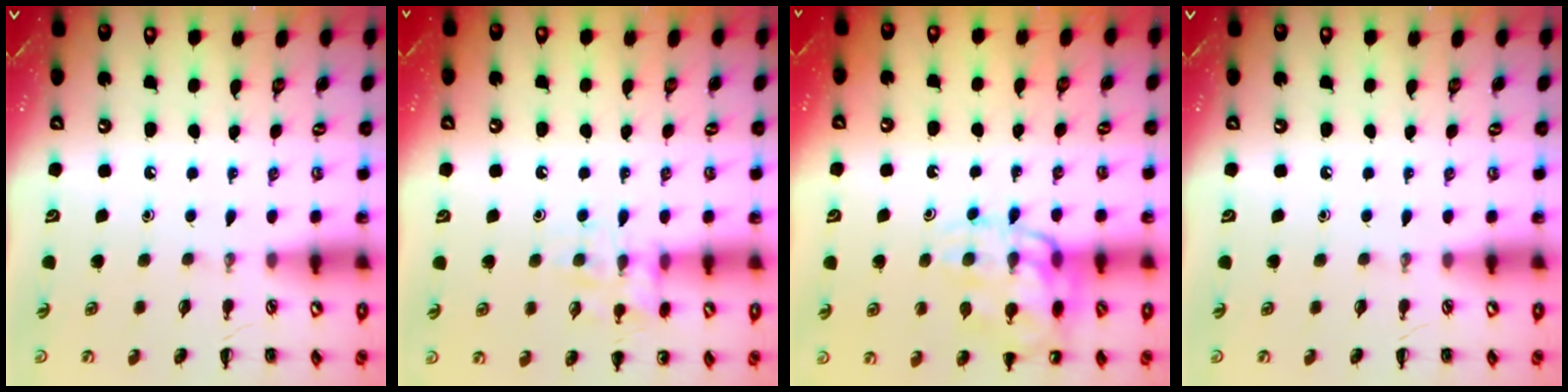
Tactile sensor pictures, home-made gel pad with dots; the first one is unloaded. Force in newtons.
{"total": 11.3, "press": 11.2, "slide": 1.6}
{"total": 14.6, "press": 14.5, "slide": 1.8}
{"total": 0.0}